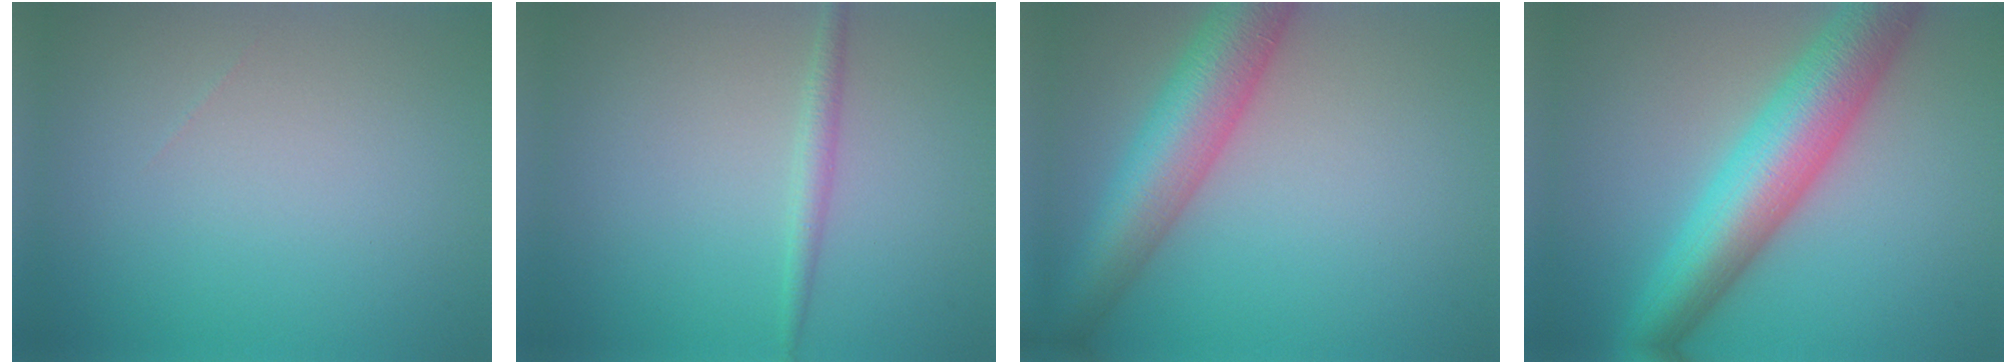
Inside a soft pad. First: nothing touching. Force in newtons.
{"total": 1.4, "press": 1.4, "slide": 0.1}
{"total": 7.7, "press": 7.7, "slide": 0.3}
{"total": 9.1, "press": 9.1, "slide": 0.1}